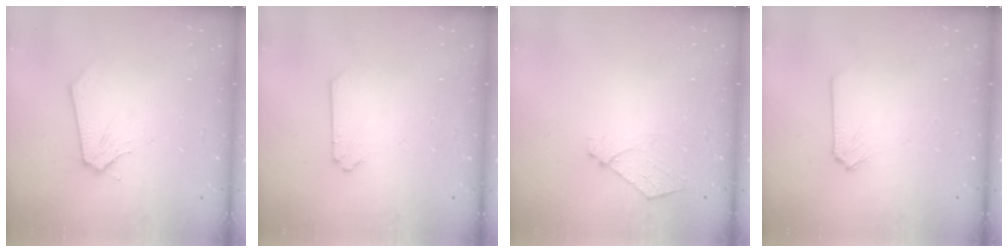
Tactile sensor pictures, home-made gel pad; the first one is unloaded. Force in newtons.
{"total": 0.0}
{"total": 5.2, "press": 5.1, "slide": 0.7}
{"total": 0.0}